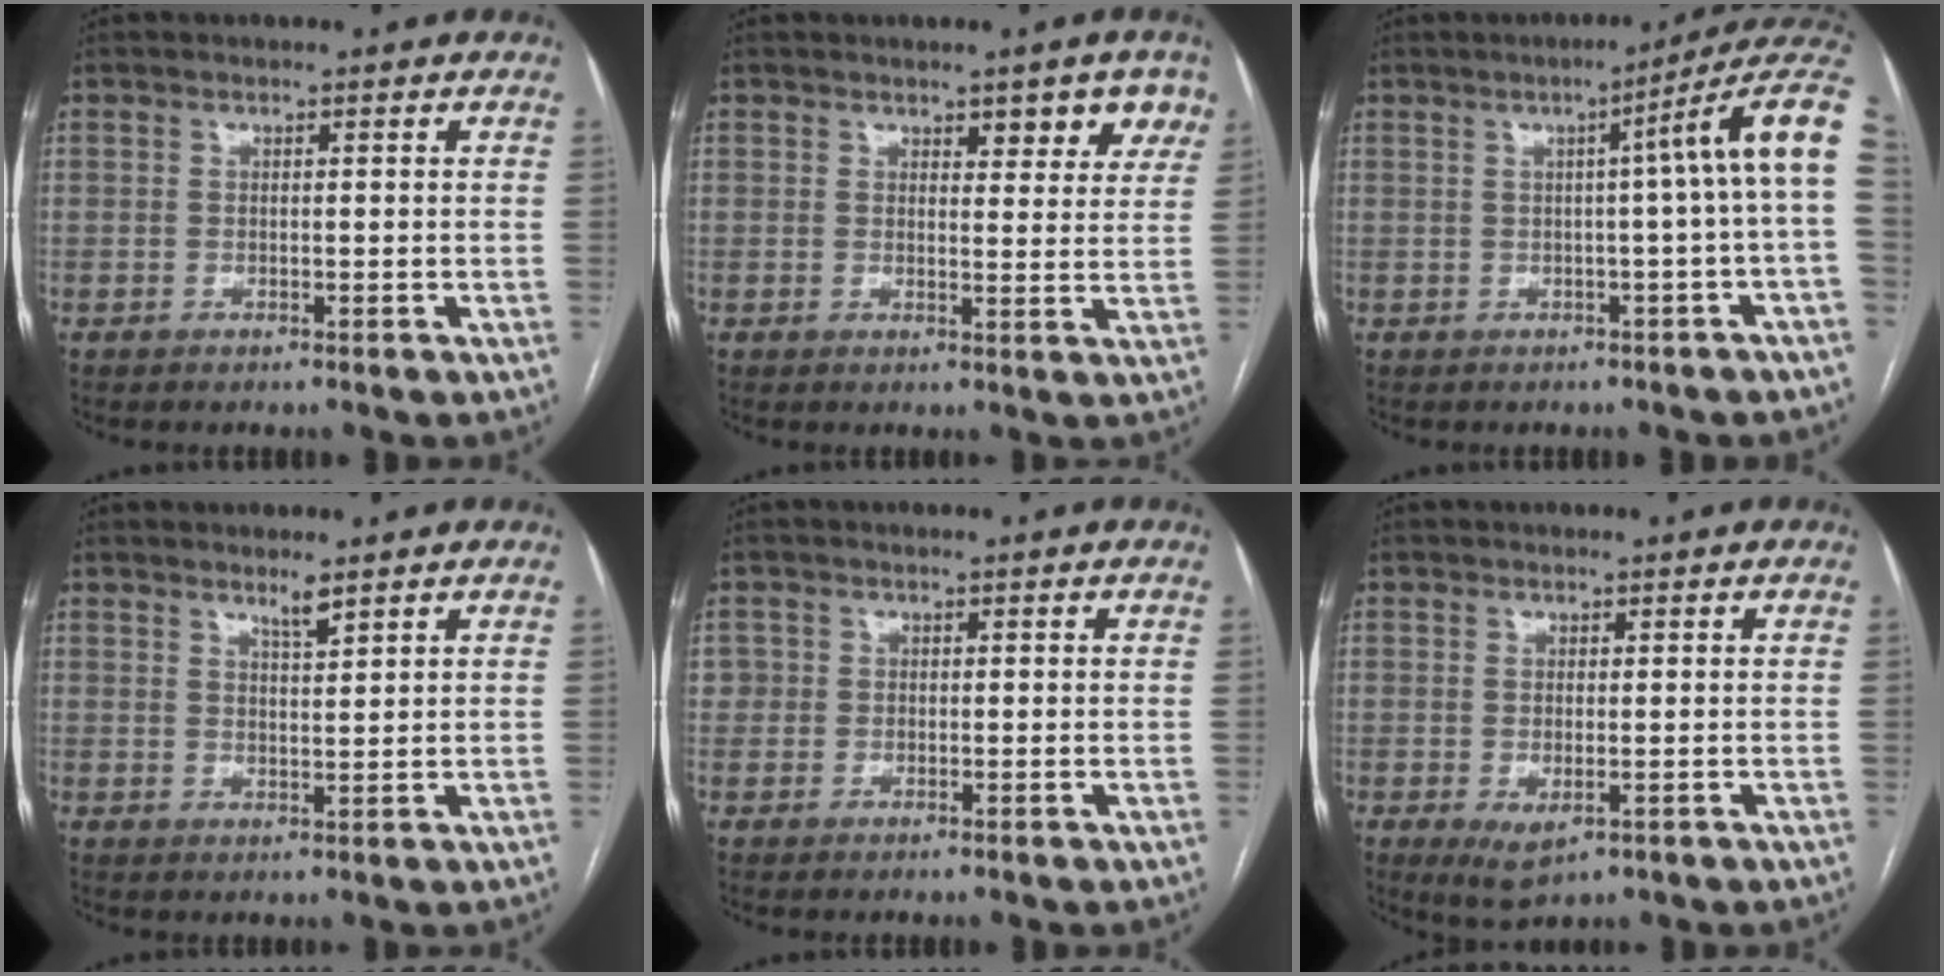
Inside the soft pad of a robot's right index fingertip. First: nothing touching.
{"total": 5.6, "force": [3.3, 2.1, 4.0], "torque": [-0.034, 0.003, 0.037]}
{"total": 9.5, "force": [1.6, -1.2, 9.3], "torque": [-0.098, 0.029, 0.010]}
{"total": 2.3, "force": [1.9, 0.1, 1.4], "torque": [-0.029, -0.005, 0.035]}
{"total": 2.0, "force": [0.2, 1.9, 0.2], "torque": [0.014, 0.011, 0.007]}
{"total": 3.7, "force": [-1.2, 1.7, 3.1], "torque": [-0.050, -0.009, -0.005]}